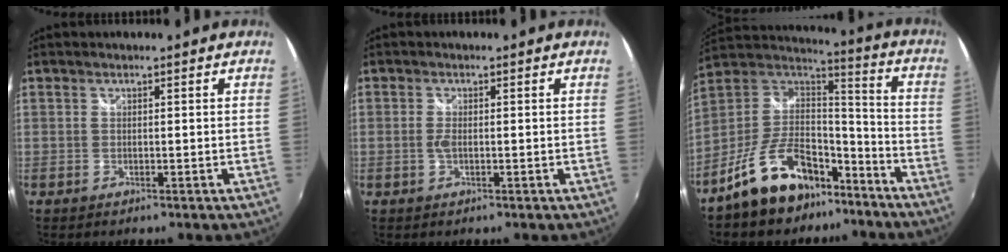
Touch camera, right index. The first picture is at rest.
{"total": 1.6, "force": [-0.3, 0.6, 1.5], "torque": [-0.032, -0.002, -0.007]}
{"total": 18.4, "force": [-12.3, 9.7, 9.7], "torque": [-0.207, 0.031, -0.188]}